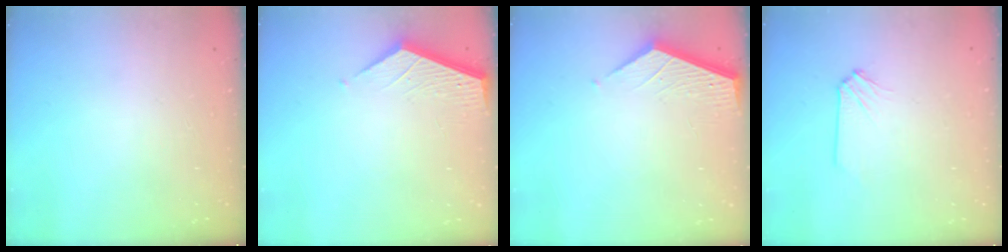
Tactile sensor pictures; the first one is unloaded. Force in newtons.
{"total": 3.8, "press": 3.8, "slide": 0.4}
{"total": 3.8, "press": 3.8, "slide": 0.4}
{"total": 0.0}